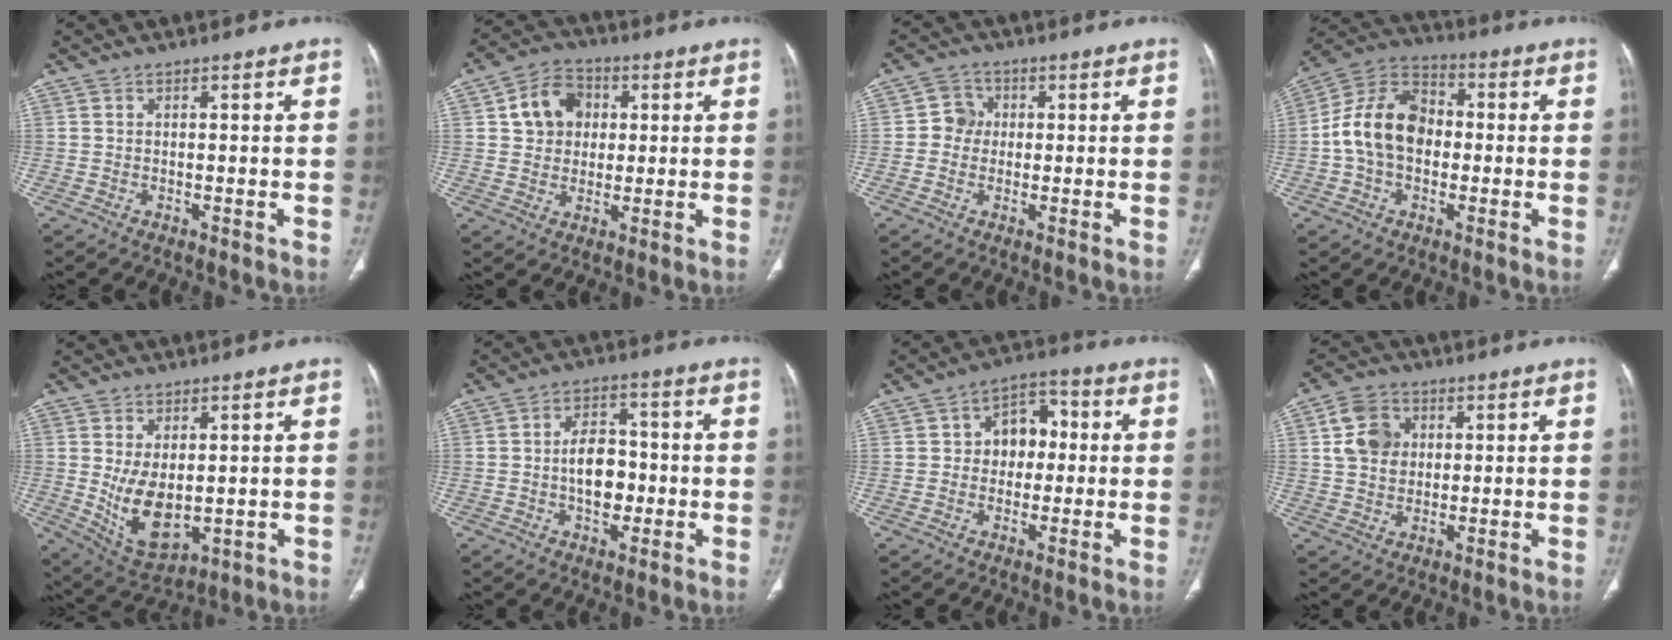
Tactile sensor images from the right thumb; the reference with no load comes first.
{"total": 9.4, "force": [2.1, 7.8, 4.8], "torque": [-0.050, 0.005, 0.029]}
{"total": 4.0, "force": [0.1, 3.8, 1.3], "torque": [0.003, 0.010, -0.006]}
{"total": 14.1, "force": [-0.6, 10.2, 9.7], "torque": [-0.163, 0.036, -0.021]}
{"total": 10.5, "force": [0.0, 6.0, 8.6], "torque": [-0.136, -0.016, 0.026]}
{"total": 8.8, "force": [-1.2, 5.8, 6.5], "torque": [-0.080, 0.019, -0.023]}
{"total": 9.0, "force": [0.8, 6.7, 5.9], "torque": [-0.048, 0.024, 0.005]}
{"total": 8.3, "force": [2.0, 6.7, 4.5], "torque": [-0.061, -0.001, 0.034]}